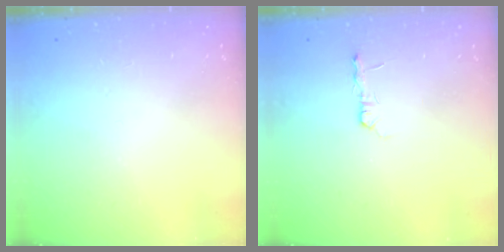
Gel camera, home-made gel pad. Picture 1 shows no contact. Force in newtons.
{"total": 2.7, "press": 2.7, "slide": 0.4}